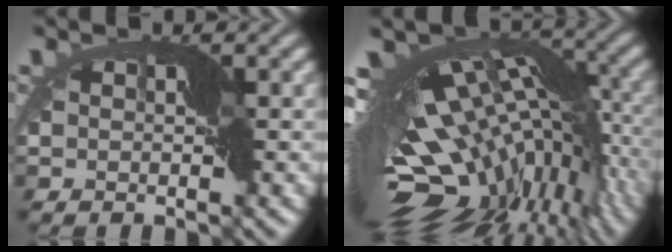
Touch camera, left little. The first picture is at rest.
{"total": 16.7, "force": [-3.3, 8.0, 14.3], "torque": [-0.212, 0.001, -0.031]}